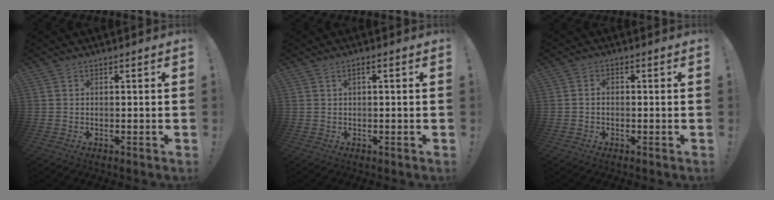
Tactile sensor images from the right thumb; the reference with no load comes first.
{"total": 1.2, "force": [-0.1, 0.0, 1.2], "torque": [-0.031, 0.003, -0.001]}
{"total": 1.5, "force": [-0.9, 0.8, 0.9], "torque": [-0.022, 0.008, -0.015]}